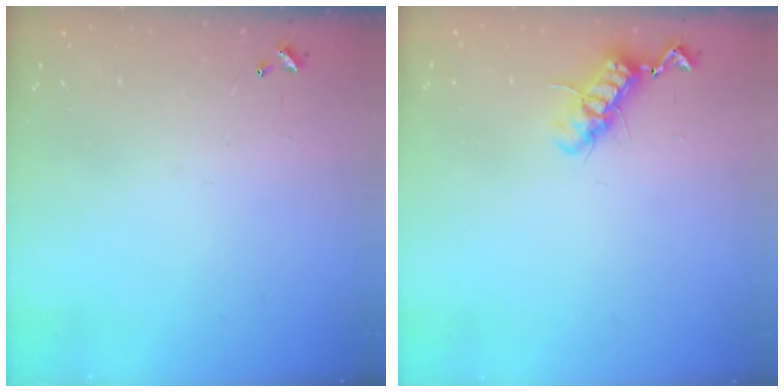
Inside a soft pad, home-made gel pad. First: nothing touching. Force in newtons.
{"total": 11.3, "press": 11.2, "slide": 1.2}